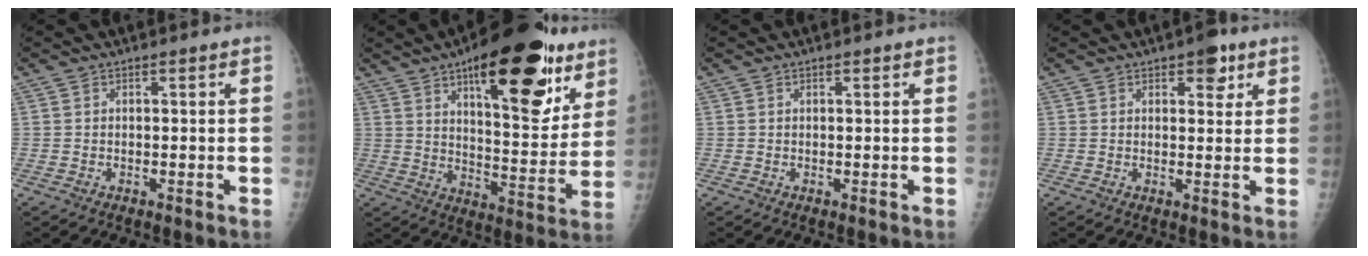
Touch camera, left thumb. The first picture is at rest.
{"total": 25.4, "force": [13.8, 9.6, 19.0], "torque": [-0.229, -0.048, 0.205]}
{"total": 0.5, "force": [0.3, 0.2, 0.4], "torque": [-0.007, 0.000, 0.003]}
{"total": 4.8, "force": [2.6, 2.5, 3.2], "torque": [-0.017, -0.009, 0.029]}